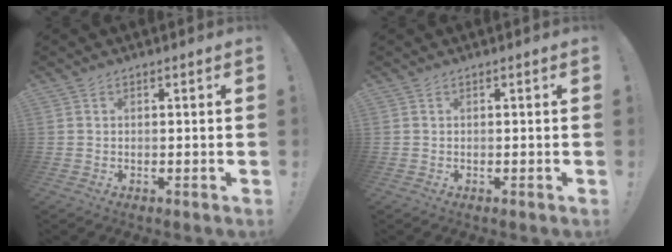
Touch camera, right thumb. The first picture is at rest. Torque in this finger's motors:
{"motor_torque": [-0.01, -0.01, 0.00, 0.00, 0.02]}